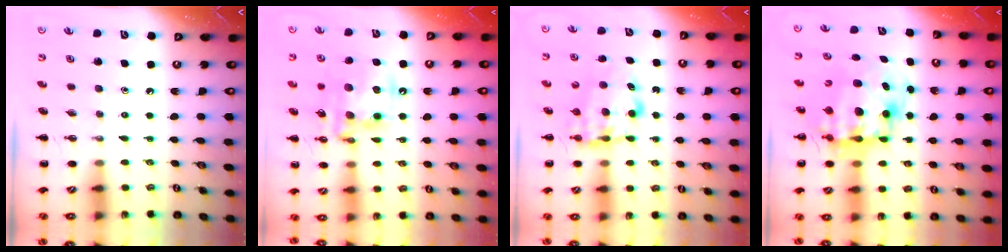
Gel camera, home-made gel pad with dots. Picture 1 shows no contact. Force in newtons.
{"total": 15.7, "press": 15.2, "slide": 3.9}
{"total": 6.1, "press": 6.1, "slide": 0.6}
{"total": 12.4, "press": 12.1, "slide": 2.7}